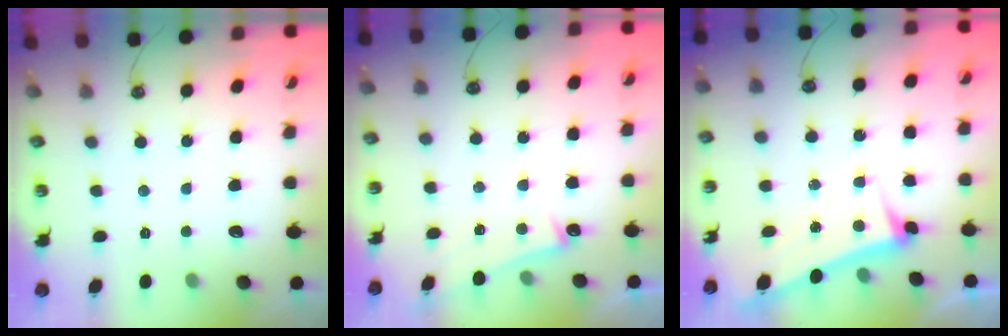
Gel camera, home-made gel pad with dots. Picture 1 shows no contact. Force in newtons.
{"total": 5.5, "press": 5.5, "slide": 0.3}
{"total": 3.4, "press": 3.2, "slide": 1.0}